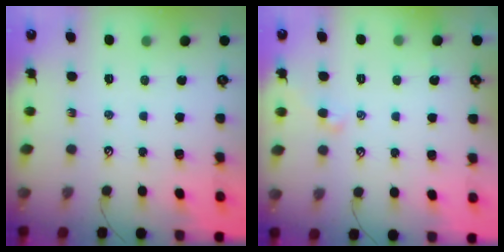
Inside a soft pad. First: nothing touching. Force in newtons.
{"total": 0.8, "press": 0.6, "slide": 0.6}